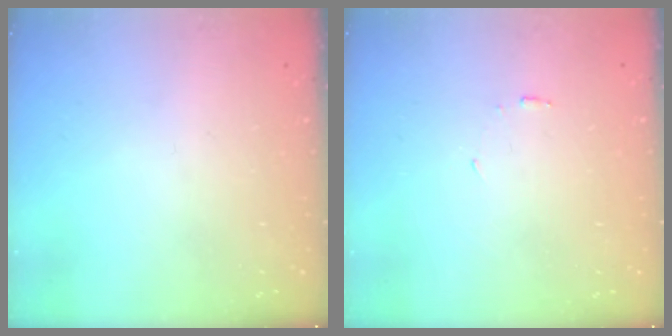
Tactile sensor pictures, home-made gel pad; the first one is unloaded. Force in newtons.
{"total": 3.7, "press": 3.6, "slide": 0.3}